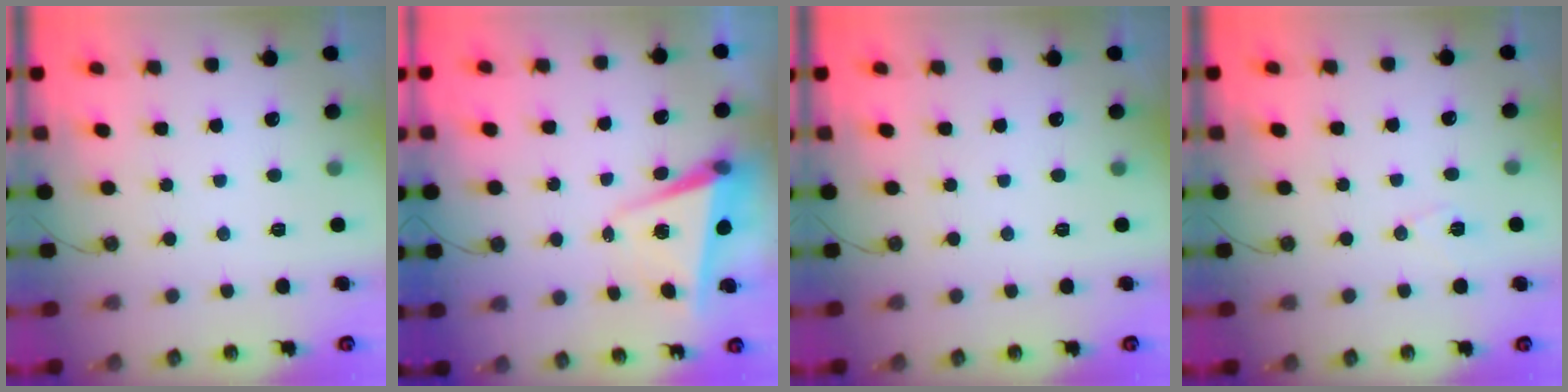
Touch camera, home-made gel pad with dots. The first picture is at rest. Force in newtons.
{"total": 5.4, "press": 5.3, "slide": 1.3}
{"total": 0.0}
{"total": 6.1, "press": 4.9, "slide": 3.6}